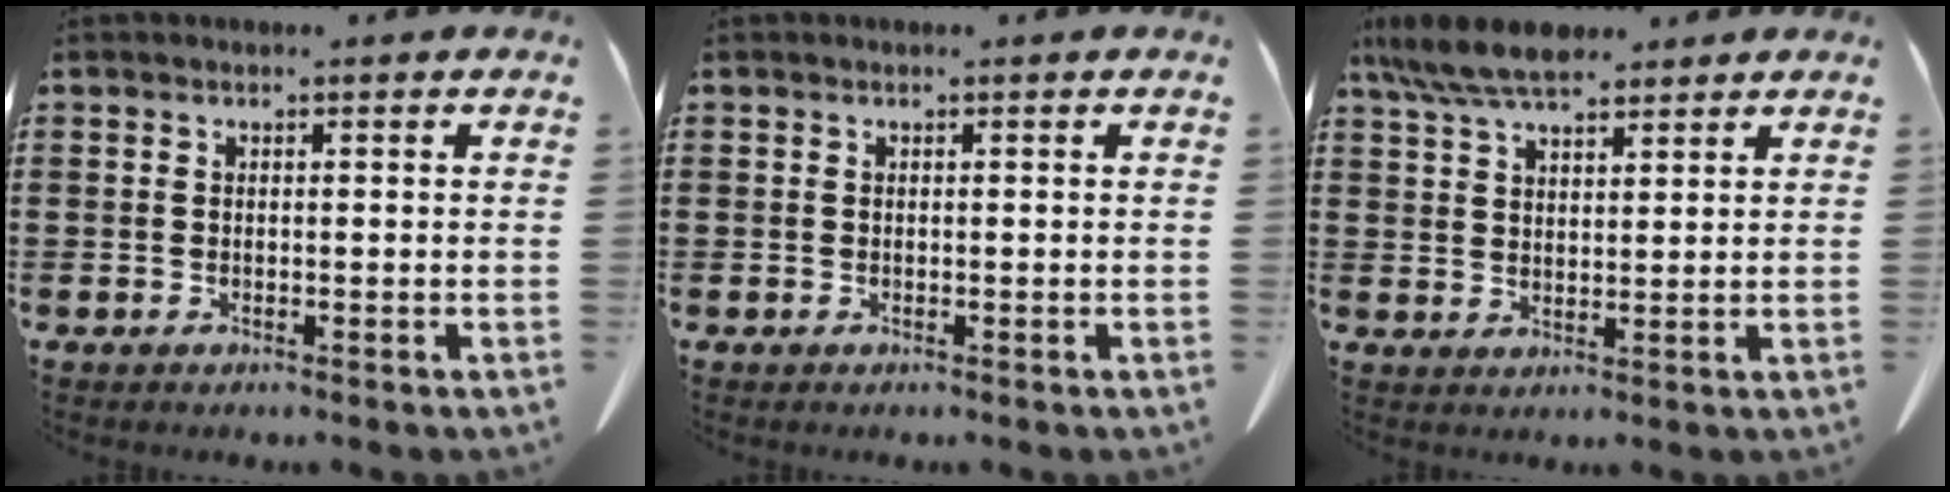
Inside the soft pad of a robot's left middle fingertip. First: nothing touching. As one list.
[{"total": 0.0}, {"total": 7.5, "force": [6.2, 2.1, 3.7], "torque": [-0.090, -0.009, 0.117]}]